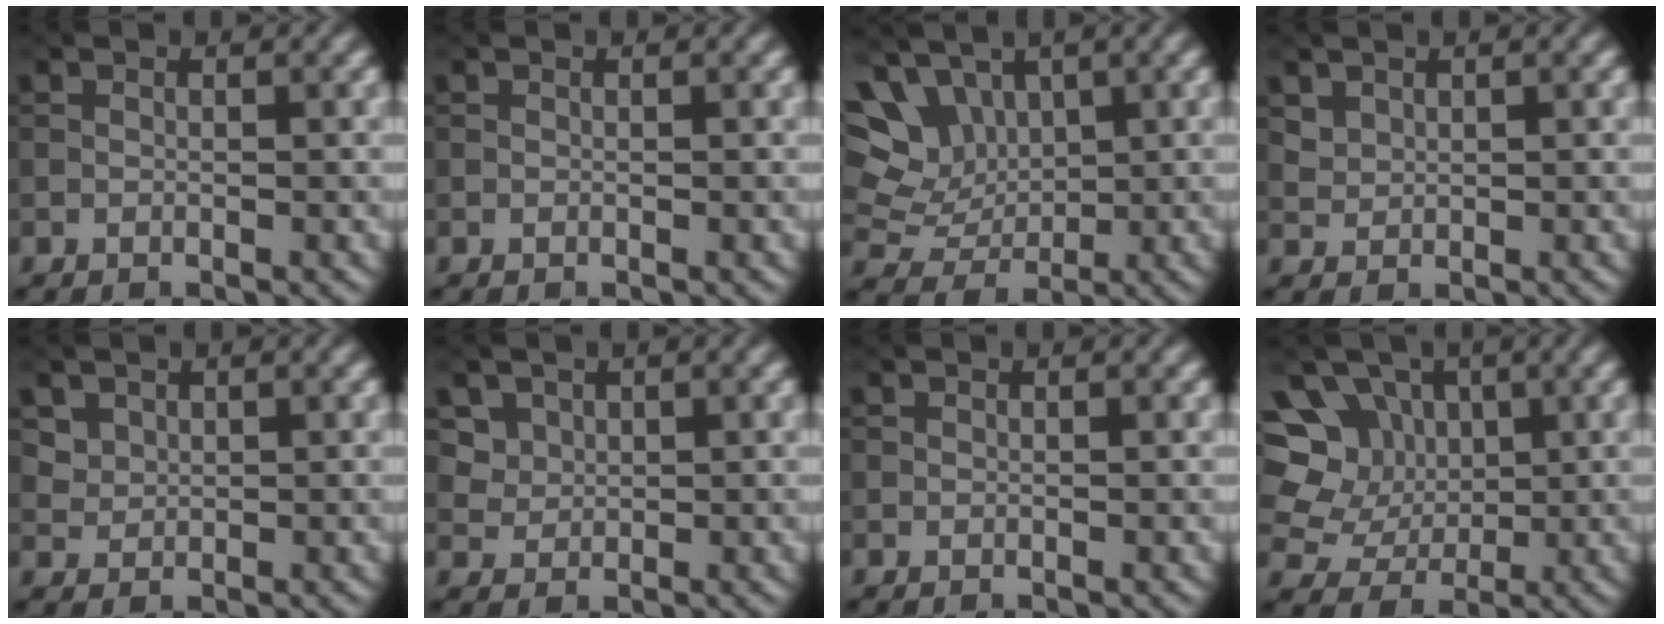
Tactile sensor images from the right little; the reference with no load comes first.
{"total": 0.0}
{"total": 8.4, "force": [3.5, 6.3, 4.3], "torque": [-0.085, 0.016, 0.065]}
{"total": 1.3, "force": [0.8, 0.9, 0.3], "torque": [-0.006, -0.003, 0.023]}
{"total": 1.8, "force": [1.1, 1.3, 0.5], "torque": [-0.016, -0.014, 0.039]}
{"total": 3.0, "force": [1.7, 2.3, 1.1], "torque": [-0.038, -0.009, 0.052]}
{"total": 0.0}
{"total": 9.1, "force": [3.0, 7.7, 4.0], "torque": [-0.081, 0.020, 0.038]}